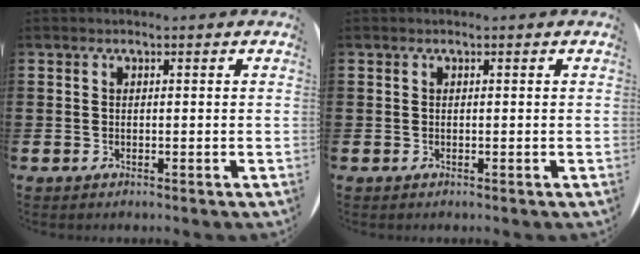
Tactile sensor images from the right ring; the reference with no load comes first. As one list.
[{"total": 0.0}]